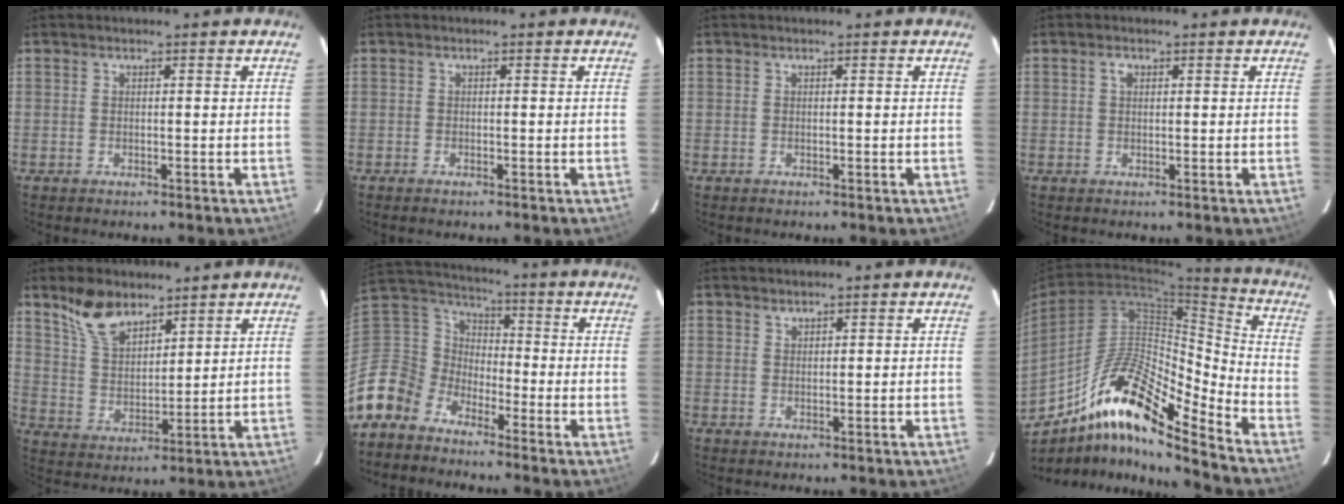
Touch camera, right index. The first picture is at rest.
{"total": 0.6, "force": [-0.5, 0.2, 0.2], "torque": [-0.007, -0.002, -0.011]}
{"total": 0.0}
{"total": 1.2, "force": [0.4, 0.8, 0.7], "torque": [-0.014, 0.005, 0.007]}
{"total": 9.4, "force": [7.1, 4.3, 4.5], "torque": [-0.084, 0.012, 0.144]}
{"total": 10.6, "force": [-7.6, 7.2, 1.7], "torque": [-0.076, 0.031, -0.178]}
{"total": 0.9, "force": [0.9, 0.2, 0.0], "torque": [-0.001, 0.001, 0.018]}
{"total": 16.5, "force": [-11.3, 2.9, 11.6], "torque": [-0.203, 0.012, -0.213]}